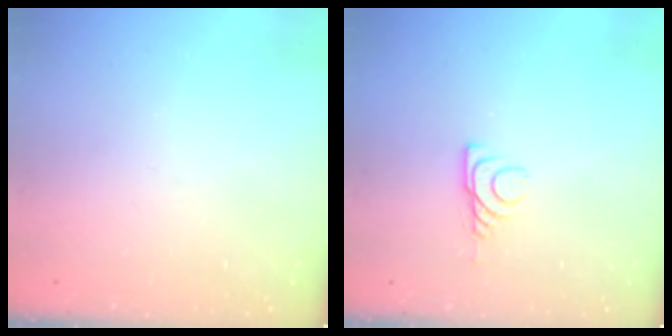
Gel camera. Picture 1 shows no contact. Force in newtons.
{"total": 6.3, "press": 6.3, "slide": 0.9}